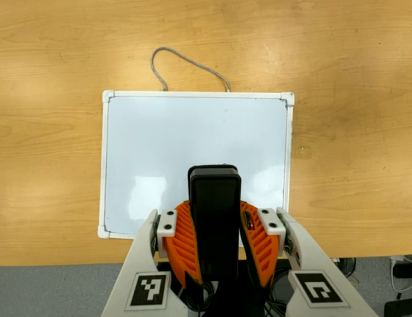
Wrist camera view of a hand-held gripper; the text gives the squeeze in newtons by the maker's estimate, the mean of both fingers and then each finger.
{"total": 8.7, "left": 6.8, "right": 10.6}